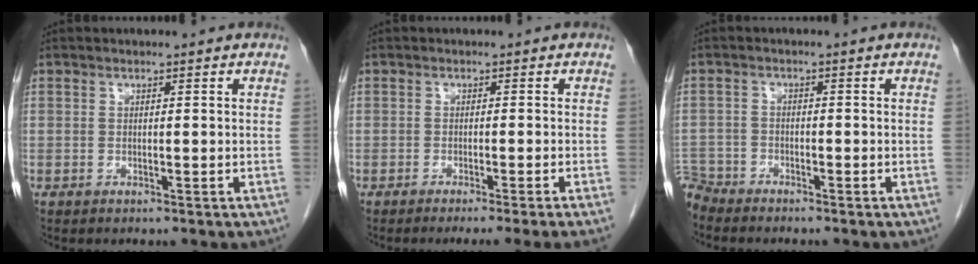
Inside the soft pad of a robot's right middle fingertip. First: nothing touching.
{"total": 6.2, "force": [-4.9, -1.9, 3.4], "torque": [-0.016, -0.010, -0.066]}
{"total": 3.9, "force": [-3.8, 0.7, -0.5], "torque": [0.017, -0.008, -0.074]}